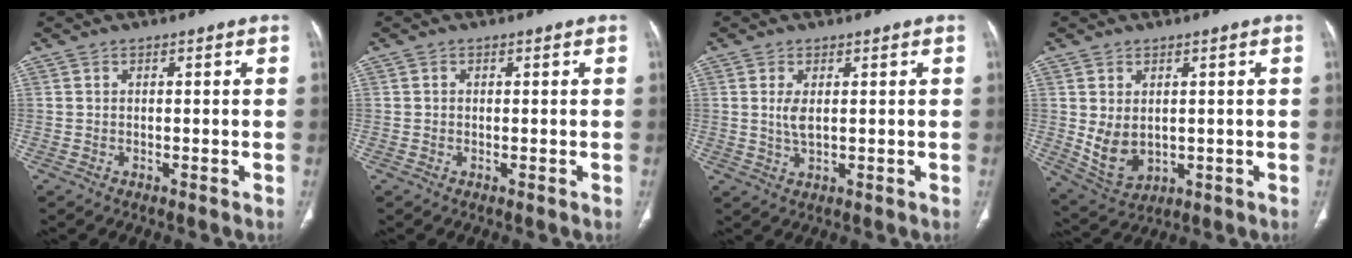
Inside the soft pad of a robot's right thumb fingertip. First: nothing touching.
{"total": 0.0}
{"total": 3.1, "force": [0.6, 1.3, 2.8], "torque": [-0.060, -0.006, 0.017]}
{"total": 7.3, "force": [0.4, 5.1, 5.1], "torque": [-0.086, -0.012, 0.033]}